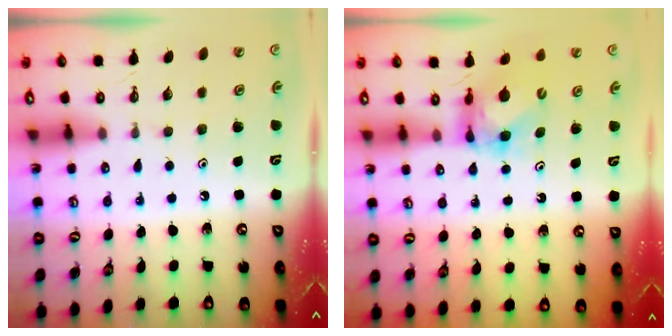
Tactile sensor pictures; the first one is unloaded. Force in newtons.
{"total": 5.9, "press": 5.9, "slide": 0.6}